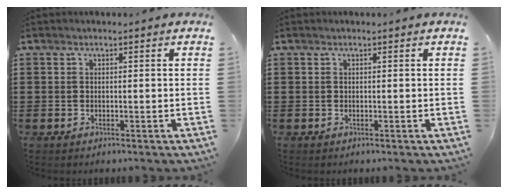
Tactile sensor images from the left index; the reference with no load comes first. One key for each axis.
{"total": 0.0}